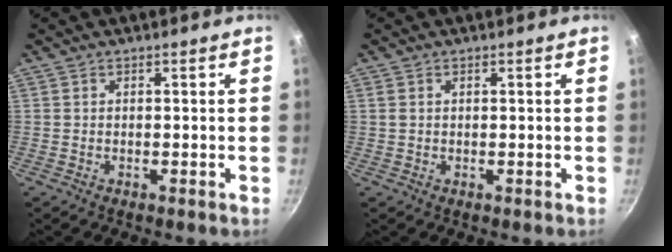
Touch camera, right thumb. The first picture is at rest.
{"total": 1.0, "force": [0.3, 0.7, 0.7], "torque": [-0.017, 0.008, 0.012]}